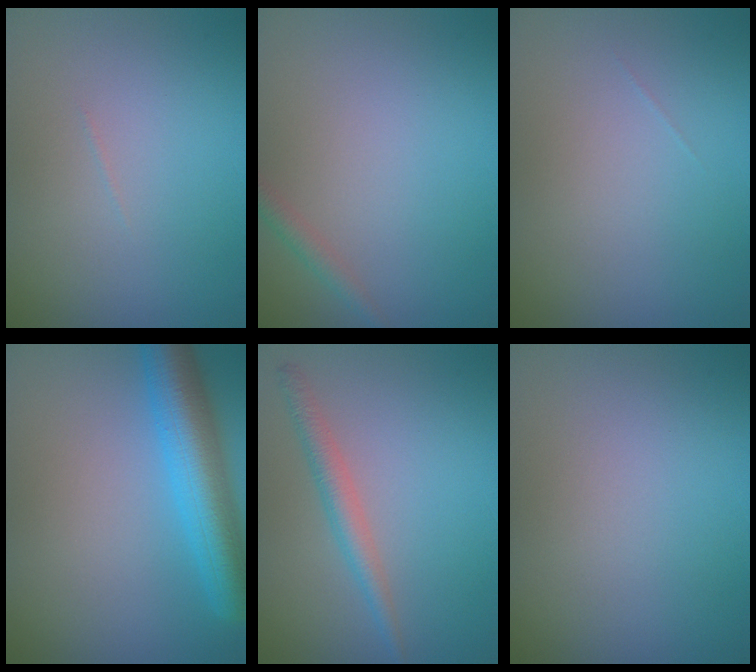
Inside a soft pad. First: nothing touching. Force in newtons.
{"total": 1.2, "press": 1.2, "slide": 0.1}
{"total": 0.0}
{"total": 6.7, "press": 6.7, "slide": 0.2}
{"total": 2.2, "press": 2.2, "slide": 0.1}
{"total": 0.0}